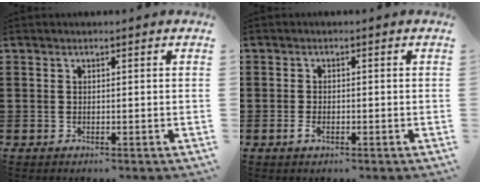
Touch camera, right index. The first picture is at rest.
{"total": 1.6, "force": [-0.7, 0.8, 1.3], "torque": [-0.031, -0.003, -0.015]}